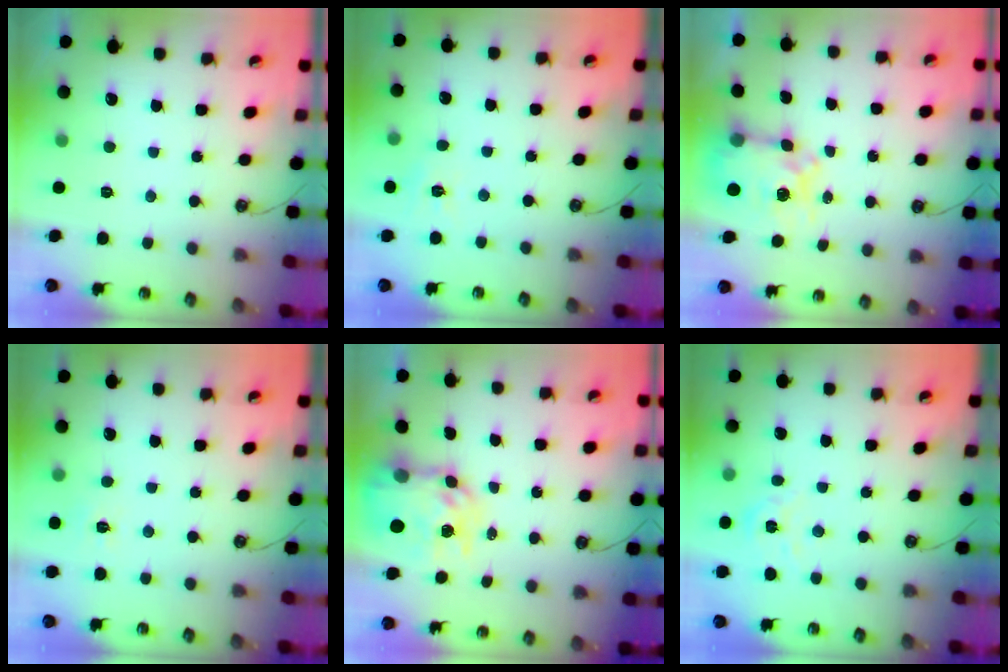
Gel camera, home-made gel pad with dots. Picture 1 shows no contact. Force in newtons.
{"total": 6.1, "press": 6.0, "slide": 0.6}
{"total": 8.0, "press": 8.0, "slide": 0.7}
{"total": 4.5, "press": 4.5, "slide": 0.6}
{"total": 10.2, "press": 10.2, "slide": 1.0}
{"total": 4.9, "press": 4.9, "slide": 0.5}